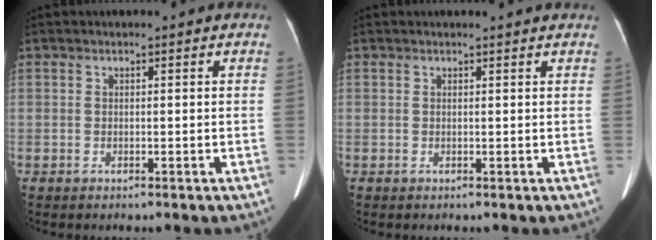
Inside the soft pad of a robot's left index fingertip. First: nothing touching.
{"total": 2.3, "force": [2.2, -0.3, 0.6], "torque": [-0.011, 0.007, 0.024]}